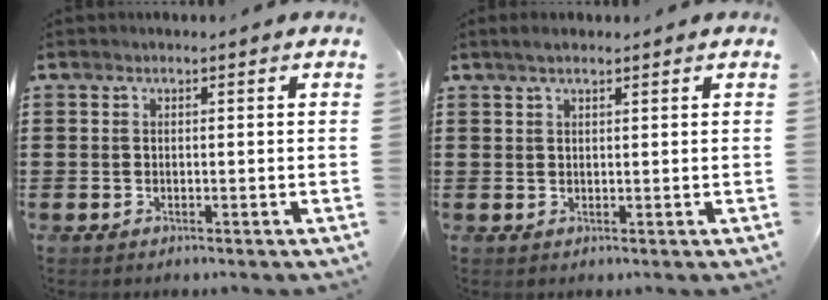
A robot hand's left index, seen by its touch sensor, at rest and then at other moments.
{"total": 1.7, "force": [1.2, 0.5, 1.1], "torque": [-0.022, 0.004, 0.022]}